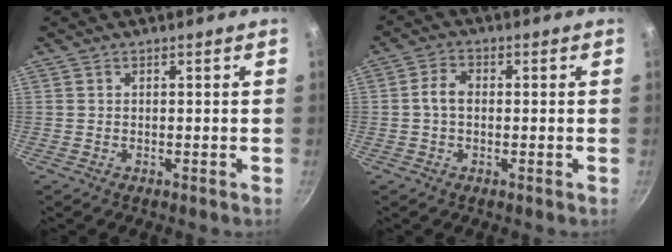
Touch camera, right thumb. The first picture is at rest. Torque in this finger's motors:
{"motor_torque": [0.05, 0.05, 0.69, -0.01, 0.00]}